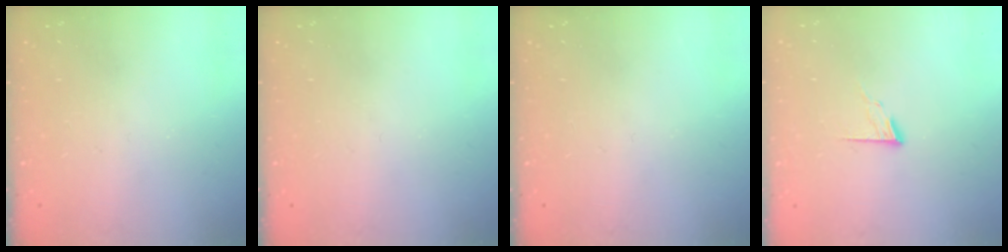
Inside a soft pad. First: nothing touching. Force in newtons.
{"total": 0.0}
{"total": 0.0}
{"total": 5.7, "press": 5.7, "slide": 0.6}